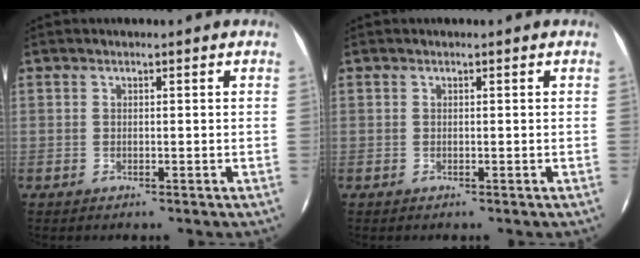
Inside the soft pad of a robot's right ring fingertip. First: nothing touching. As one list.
[{"total": 0.0}]